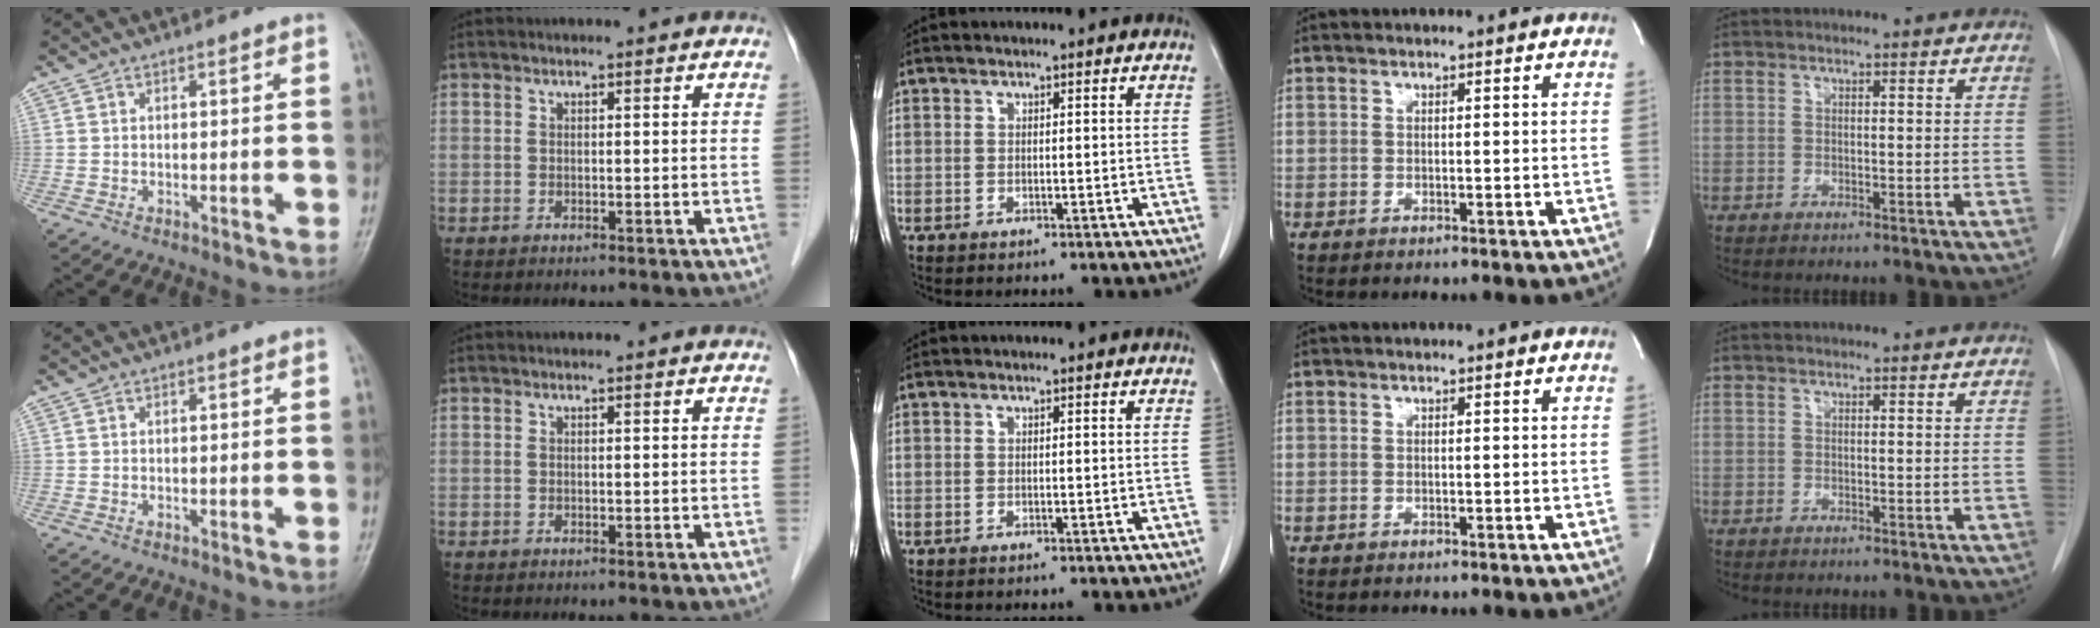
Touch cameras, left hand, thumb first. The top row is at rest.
{}